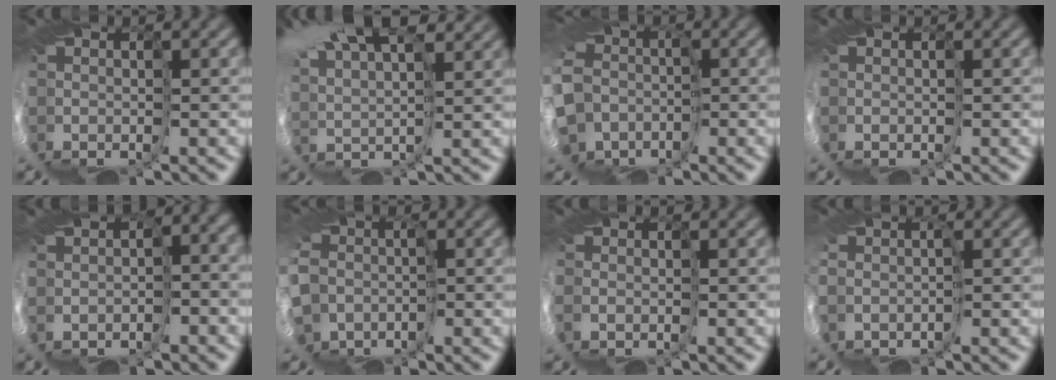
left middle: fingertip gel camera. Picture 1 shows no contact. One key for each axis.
{"total": 9.4, "fx": 8.6, "fy": -2.1, "fz": 3.1, "tx": -0.052, "ty": 0.035, "tz": 0.157}
{"total": 6.3, "fx": -4.5, "fy": 4.3, "fz": 1.1, "tx": -0.059, "ty": -0.026, "tz": -0.054}
{"total": 0.0}
{"total": 3.8, "fx": -1.1, "fy": 1.7, "fz": 3.2, "tx": -0.063, "ty": 0.004, "tz": 0.032}
{"total": 6.9, "fx": -4.5, "fy": 5.1, "fz": 1.2, "tx": -0.060, "ty": -0.025, "tz": -0.069}
{"total": 1.0, "fx": 0.3, "fy": -0.7, "fz": -0.7, "tx": 0.007, "ty": 0.002, "tz": 0.008}
{"total": 1.7, "fx": -0.3, "fy": -1.5, "fz": -0.7, "tx": 0.018, "ty": -0.011, "tz": 0.021}